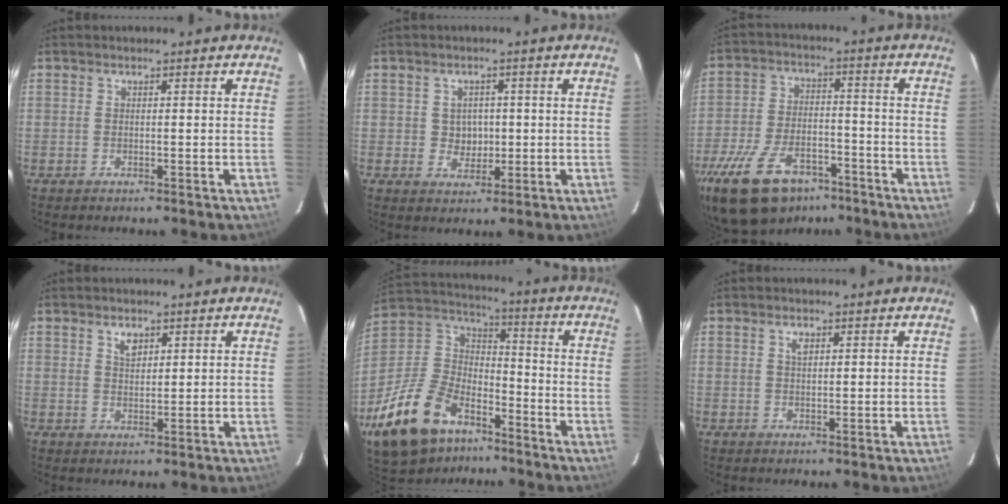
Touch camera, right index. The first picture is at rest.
{"total": 3.5, "force": [0.4, 3.3, 1.2], "torque": [-0.021, 0.009, 0.011]}
{"total": 21.2, "force": [-13.7, 11.1, 11.7], "torque": [-0.261, -0.020, -0.223]}
{"total": 2.7, "force": [1.5, 1.7, 1.5], "torque": [-0.022, 0.005, 0.027]}
{"total": 21.3, "force": [-13.1, 11.9, 11.8], "torque": [-0.270, 0.011, -0.229]}
{"total": 1.6, "force": [0.7, 0.9, 1.1], "torque": [-0.019, 0.004, 0.012]}